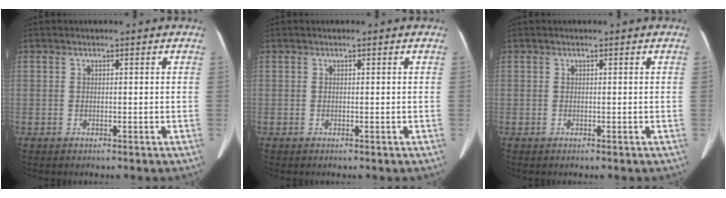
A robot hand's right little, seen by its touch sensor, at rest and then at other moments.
{"total": 0.0}
{"total": 0.0}